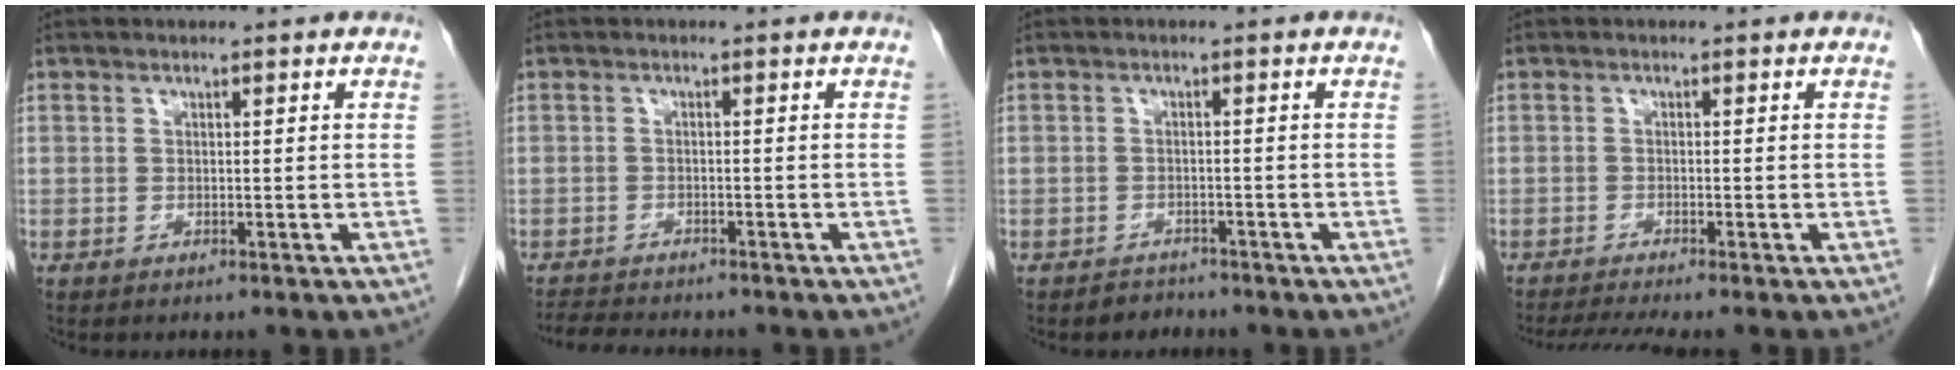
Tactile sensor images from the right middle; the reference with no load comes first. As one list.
[{"total": 5.7, "force": [-5.3, 0.8, 2.0], "torque": [-0.032, -0.011, -0.082]}, {"total": 1.9, "force": [-1.6, 1.0, -0.3], "torque": [-0.002, 0.003, -0.025]}, {"total": 4.2, "force": [-3.5, -0.7, 2.1], "torque": [-0.036, -0.013, -0.062]}]